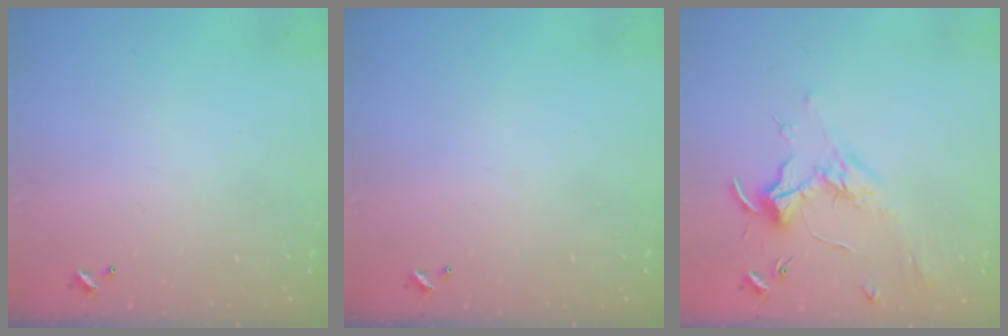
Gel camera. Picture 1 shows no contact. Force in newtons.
{"total": 0.0}
{"total": 1.9, "press": 1.7, "slide": 0.8}